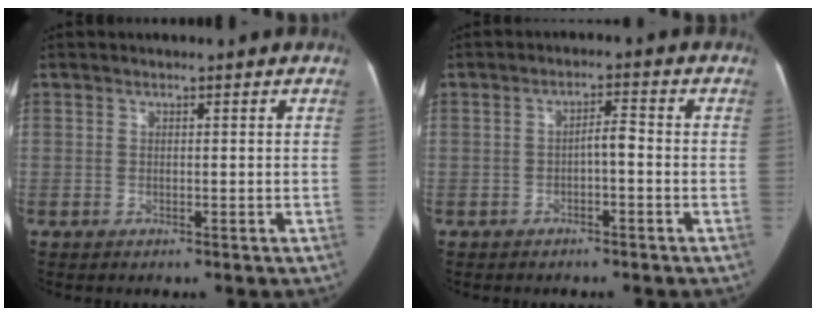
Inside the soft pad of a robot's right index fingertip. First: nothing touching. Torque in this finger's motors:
{"motor_torque": [0.17, 0.12, 0.10, 0.03]}